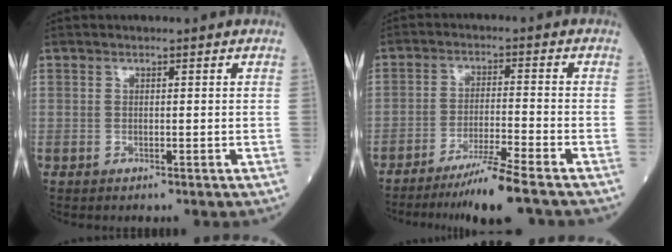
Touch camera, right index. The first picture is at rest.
{"total": 7.6, "force": [-6.0, -1.4, 4.5], "torque": [-0.078, -0.028, -0.111]}